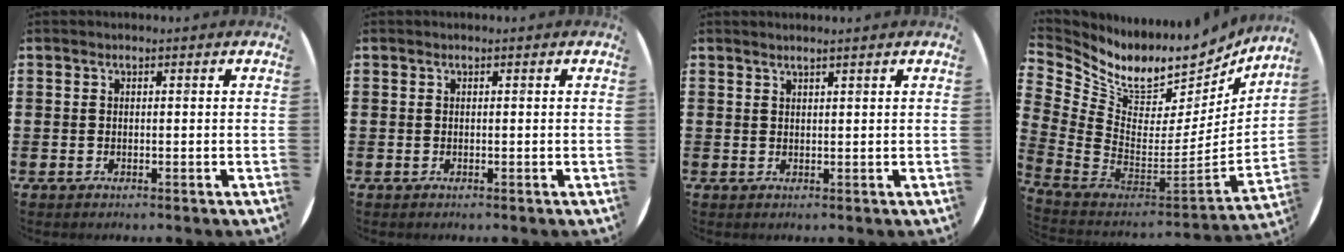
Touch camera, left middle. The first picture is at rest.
{"total": 0.0}
{"total": 1.0, "force": [0.9, -0.3, 0.2], "torque": [-0.001, -0.002, 0.016]}
{"total": 8.0, "force": [6.0, 4.6, 2.5], "torque": [-0.083, -0.065, 0.107]}